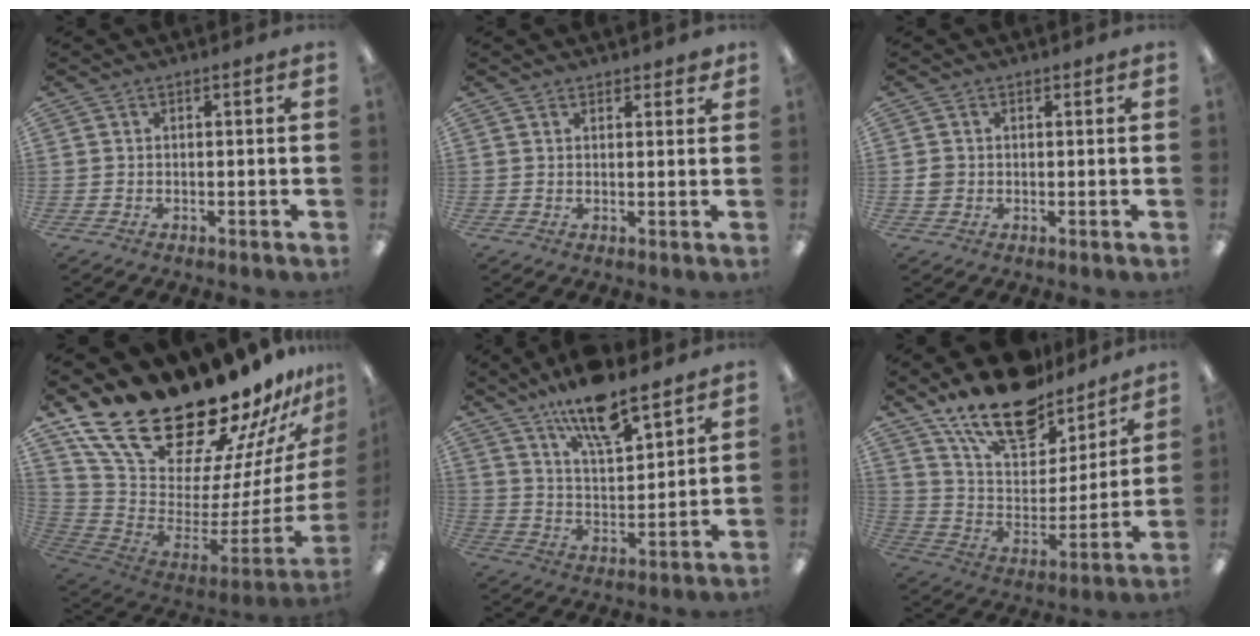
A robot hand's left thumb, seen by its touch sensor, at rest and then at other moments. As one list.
[{"total": 2.0, "force": [1.8, 0.9, 0.3], "torque": [0.009, -0.008, 0.030]}, {"total": 2.0, "force": [0.1, 2.0, 0.4], "torque": [0.000, 0.001, -0.001]}, {"total": 27.3, "force": [21.9, 9.2, 13.3], "torque": [-0.242, -0.185, 0.408]}, {"total": 13.5, "force": [10.9, 3.7, 7.1], "torque": [-0.120, -0.064, 0.188]}, {"total": 19.9, "force": [15.6, 8.3, 9.2], "torque": [-0.173, -0.098, 0.276]}]